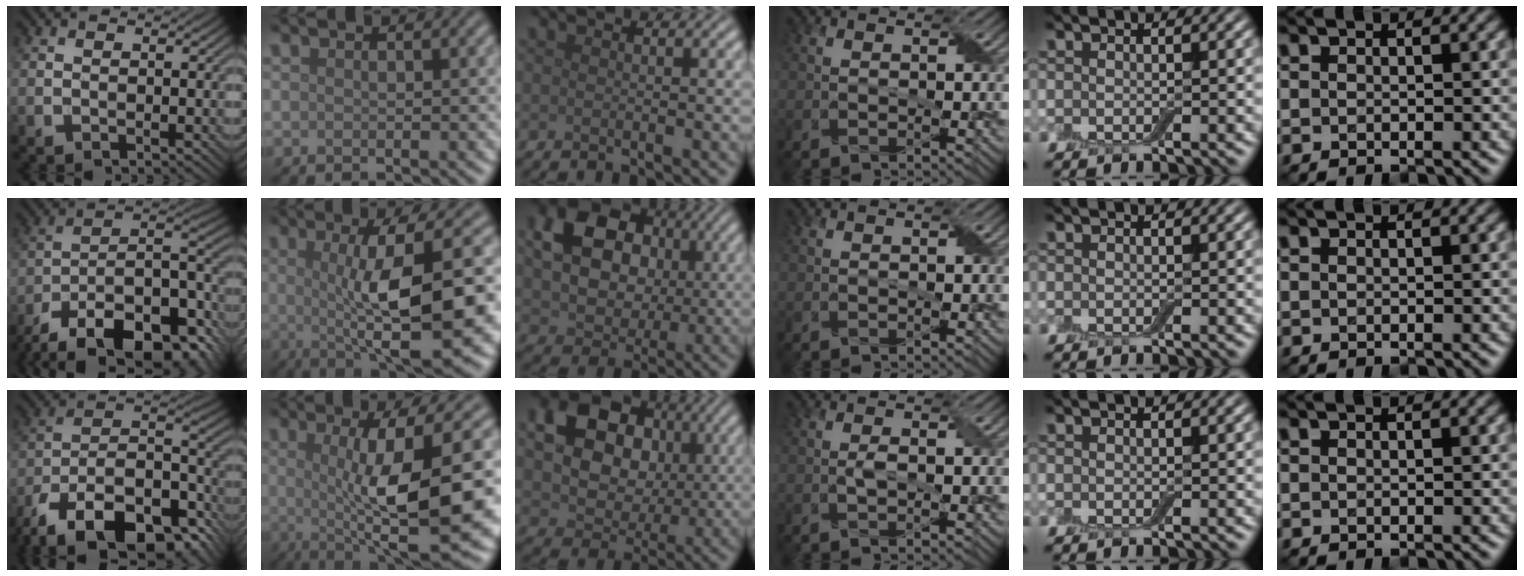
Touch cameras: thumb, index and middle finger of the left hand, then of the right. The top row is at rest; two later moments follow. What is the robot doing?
{"motion": "wrap", "object": "adhesive wrap"}